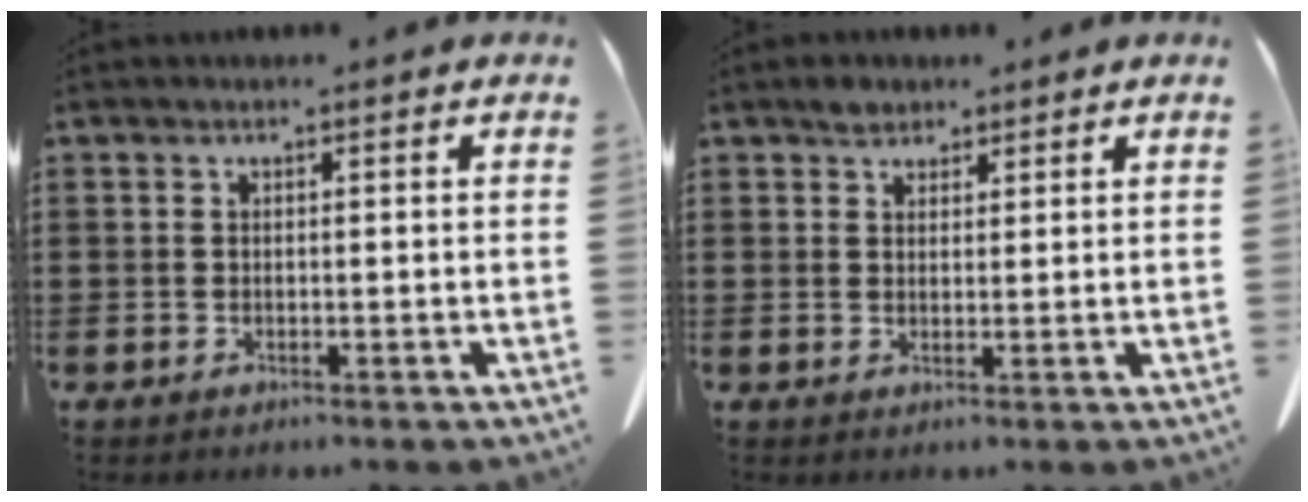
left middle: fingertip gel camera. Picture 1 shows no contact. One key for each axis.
{"total": 2.1, "fx": 1.7, "fy": 1.2, "fz": 0.3, "tx": -0.003, "ty": 0.002, "tz": 0.032}